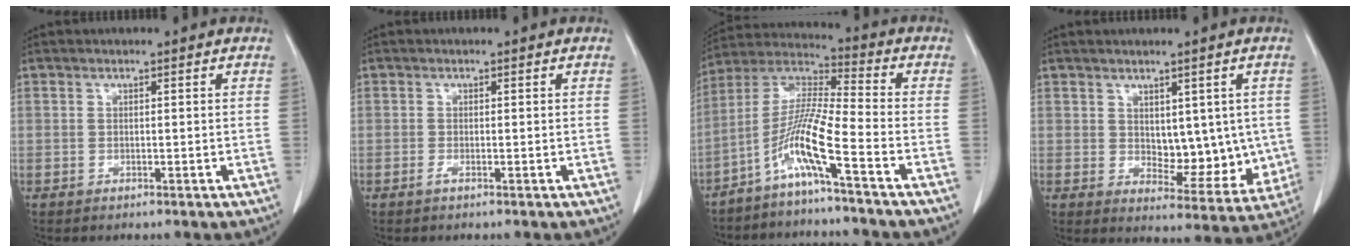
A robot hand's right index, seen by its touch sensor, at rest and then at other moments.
{"total": 1.0, "force": [-0.5, 0.3, 0.8], "torque": [-0.014, 0.000, -0.009]}
{"total": 10.5, "force": [-5.6, -0.8, 8.8], "torque": [-0.185, -0.001, -0.119]}
{"total": 10.6, "force": [0.7, 6.4, 8.4], "torque": [-0.105, 0.000, 0.034]}